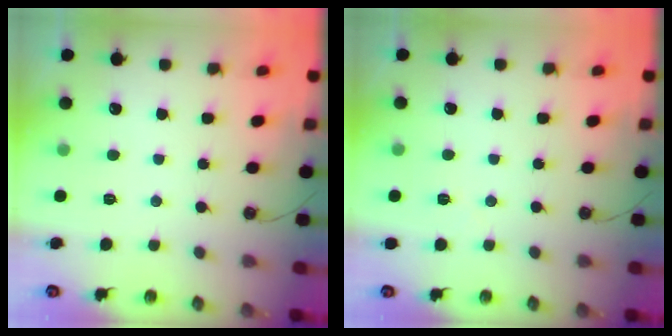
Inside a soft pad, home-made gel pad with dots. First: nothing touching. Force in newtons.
{"total": 2.2, "press": 2.2, "slide": 0.7}